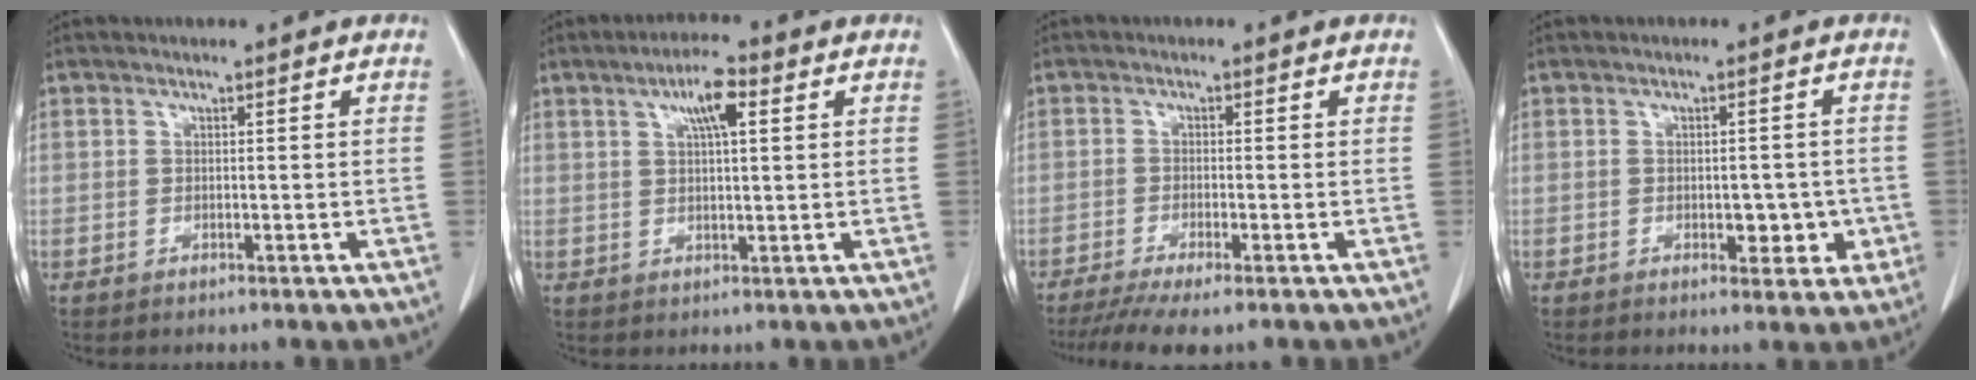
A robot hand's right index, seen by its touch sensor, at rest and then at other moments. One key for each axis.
{"total": 5.6, "fx": 2.5, "fy": 1.1, "fz": 4.9, "tx": -0.088, "ty": 0.008, "tz": 0.041}
{"total": 6.3, "fx": -4.7, "fy": 0.6, "fz": 4.3, "tx": -0.068, "ty": -0.014, "tz": -0.077}
{"total": 4.4, "fx": -0.9, "fy": 2.5, "fz": 3.5, "tx": -0.032, "ty": 0.003, "tz": -0.006}